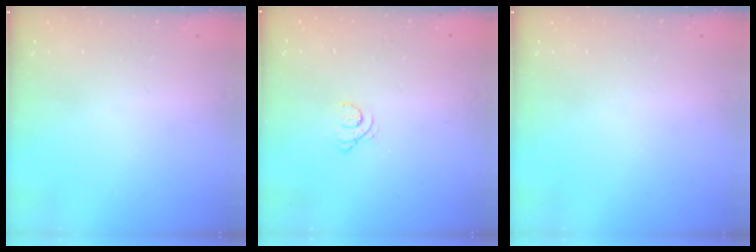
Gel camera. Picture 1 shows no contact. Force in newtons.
{"total": 1.7, "press": 1.7, "slide": 0.2}
{"total": 0.0}